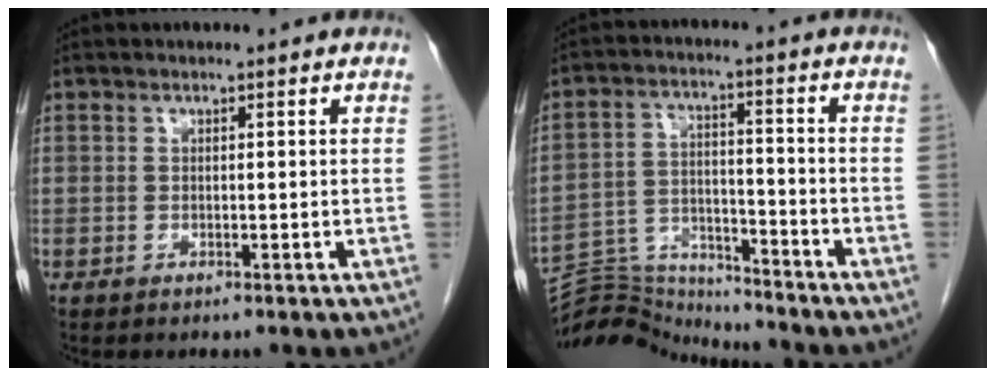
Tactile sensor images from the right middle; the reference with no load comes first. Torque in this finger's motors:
{"motor_torque": [-0.45, -0.21, -0.28, -0.10]}